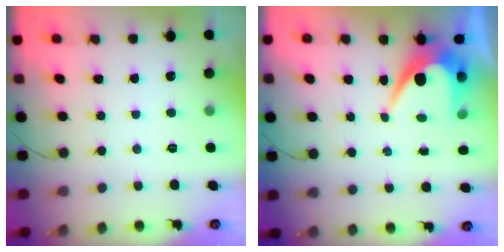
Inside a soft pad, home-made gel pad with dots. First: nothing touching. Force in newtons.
{"total": 6.2, "press": 6.2, "slide": 0.5}